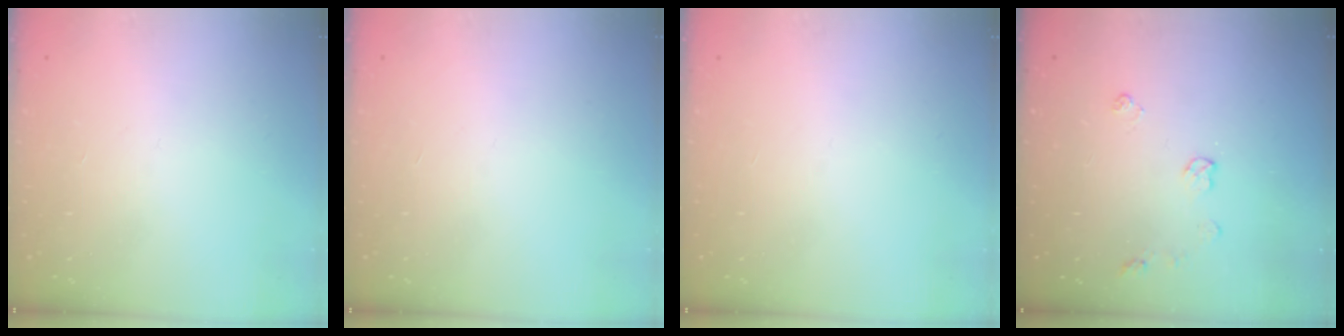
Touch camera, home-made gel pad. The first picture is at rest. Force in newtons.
{"total": 0.0}
{"total": 0.0}
{"total": 5.9, "press": 5.8, "slide": 0.8}